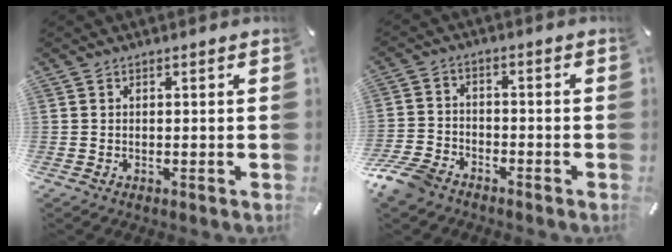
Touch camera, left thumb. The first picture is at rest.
{"total": 7.8, "force": [-6.1, 3.7, 2.9], "torque": [-0.072, 0.027, -0.123]}